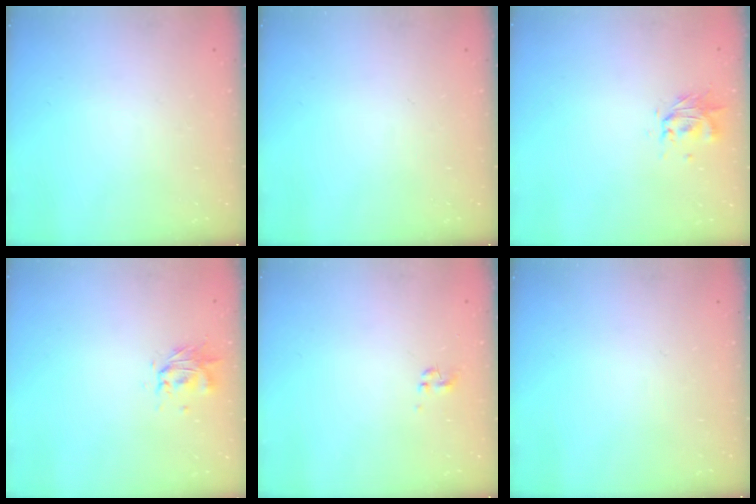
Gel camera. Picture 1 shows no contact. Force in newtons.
{"total": 0.0}
{"total": 0.7, "press": 0.7, "slide": 0.3}
{"total": 0.7, "press": 0.7, "slide": 0.3}
{"total": 0.0}
{"total": 0.0}